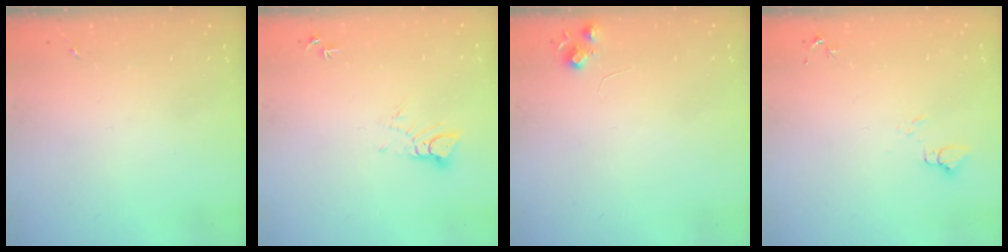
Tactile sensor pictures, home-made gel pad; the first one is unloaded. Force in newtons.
{"total": 4.3, "press": 4.3, "slide": 0.4}
{"total": 6.5, "press": 6.5, "slide": 0.8}
{"total": 3.9, "press": 3.9, "slide": 0.4}